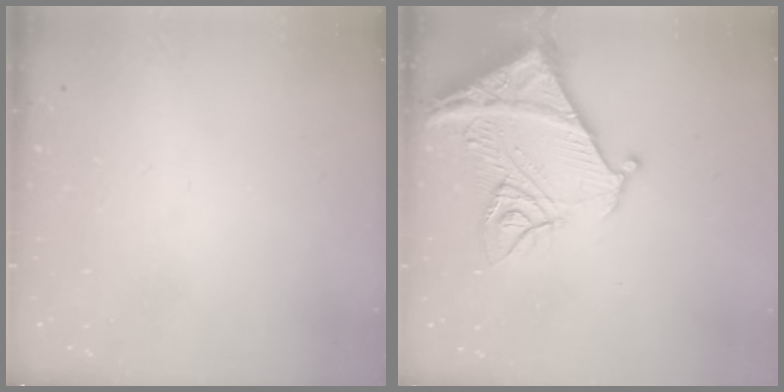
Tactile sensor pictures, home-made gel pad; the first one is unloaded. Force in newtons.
{"total": 18.9, "press": 18.7, "slide": 2.3}